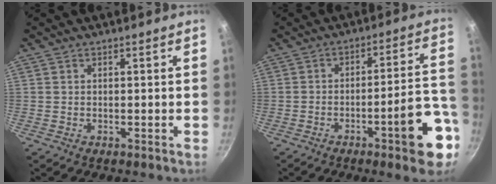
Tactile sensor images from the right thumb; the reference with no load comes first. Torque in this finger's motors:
{"motor_torque": [2.15, 1.18, 1.89, -0.80, 0.17]}